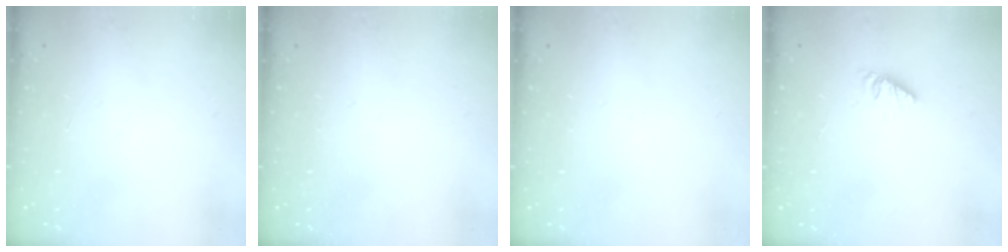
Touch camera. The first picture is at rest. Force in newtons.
{"total": 0.0}
{"total": 0.0}
{"total": 1.3, "press": 1.2, "slide": 0.2}